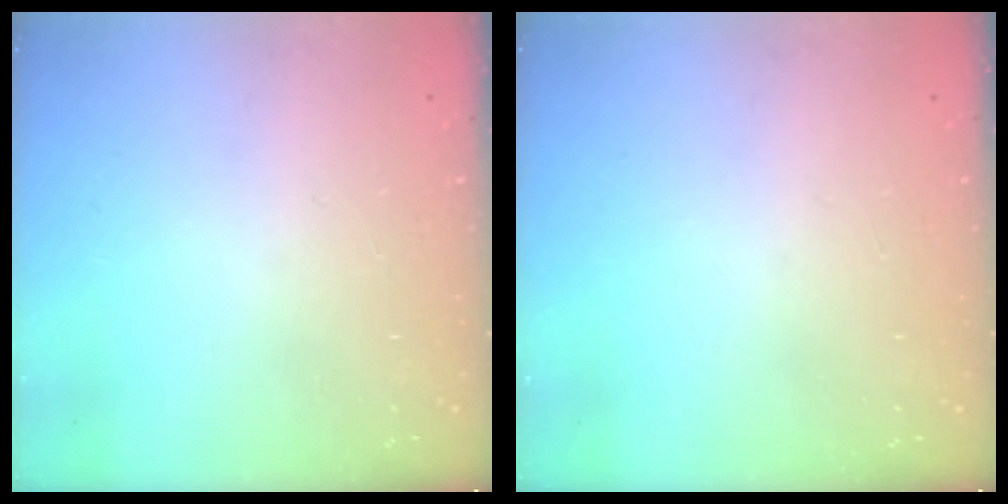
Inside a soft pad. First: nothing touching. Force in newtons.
{"total": 1.0, "press": 0.0, "slide": 1.0}